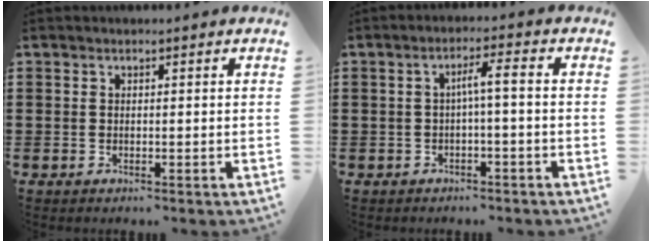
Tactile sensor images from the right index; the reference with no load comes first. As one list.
[{"total": 3.3, "force": [-0.6, 0.1, 3.2], "torque": [-0.062, 0.005, -0.015]}]